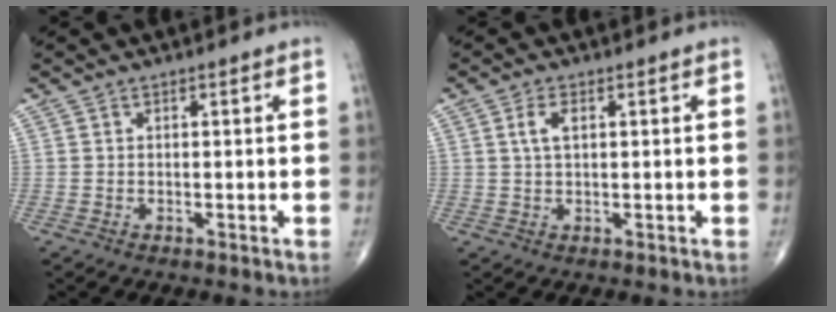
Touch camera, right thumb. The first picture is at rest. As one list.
[{"total": 3.2, "force": [0.9, 1.5, 2.6], "torque": [-0.053, 0.005, 0.019]}]